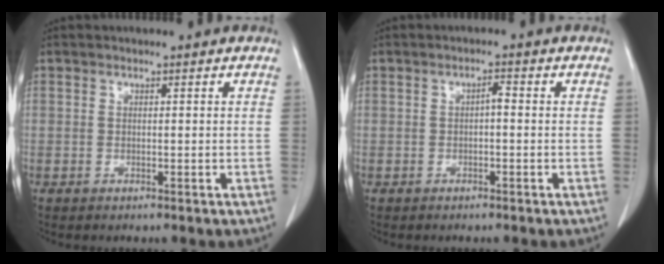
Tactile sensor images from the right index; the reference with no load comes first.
{"total": 1.4, "force": [-0.2, 0.4, 1.3], "torque": [-0.020, 0.004, -0.004]}